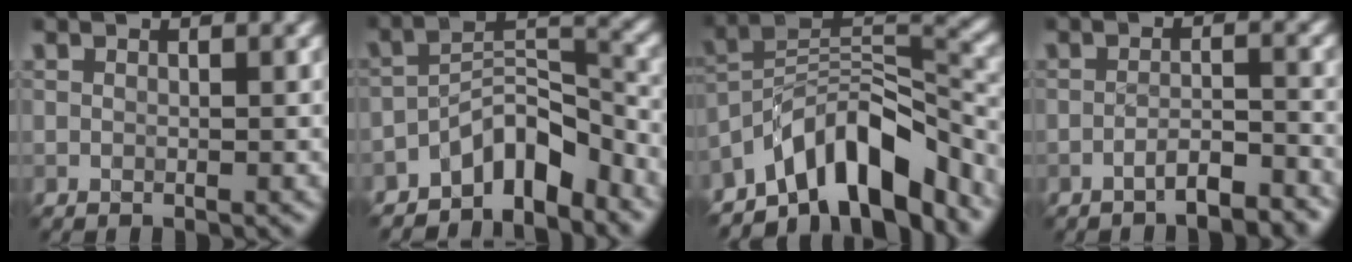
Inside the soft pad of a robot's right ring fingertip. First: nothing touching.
{"total": 5.7, "force": [-4.5, 2.0, 2.9], "torque": [-0.033, 0.012, -0.087]}
{"total": 9.9, "force": [-7.1, 3.6, 5.9], "torque": [-0.079, 0.010, -0.139]}
{"total": 2.7, "force": [-2.2, 0.4, 1.5], "torque": [-0.023, 0.006, -0.041]}